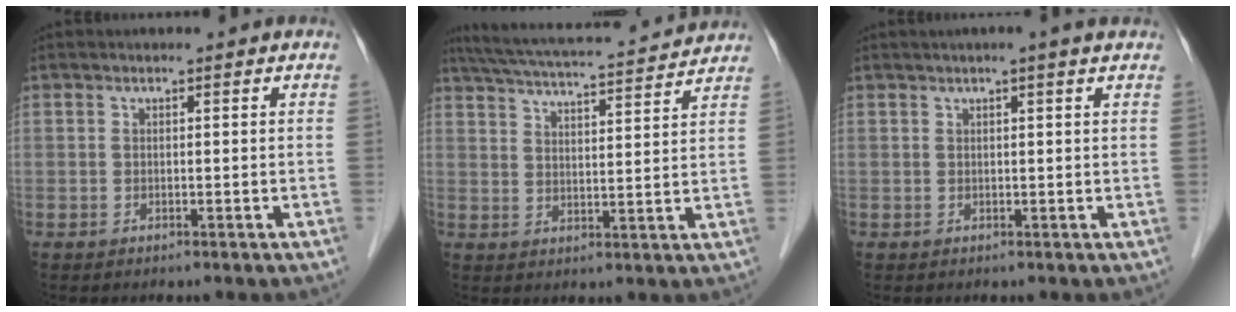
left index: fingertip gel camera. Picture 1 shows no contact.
{"total": 17.4, "force": [16.0, 1.2, 6.6], "torque": [-0.119, 0.027, 0.230]}
{"total": 2.8, "force": [1.9, -0.4, 2.0], "torque": [-0.026, 0.015, 0.029]}